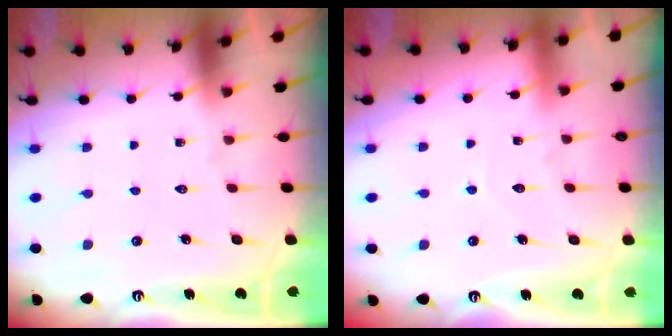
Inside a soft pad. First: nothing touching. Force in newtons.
{"total": 5.9, "press": 5.8, "slide": 0.4}